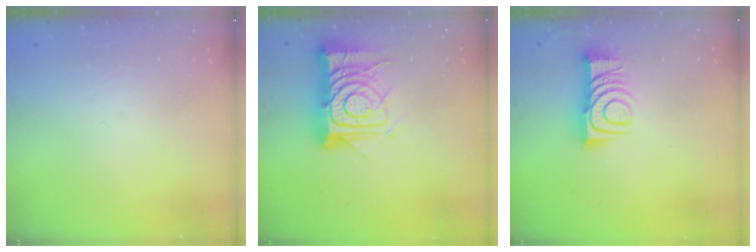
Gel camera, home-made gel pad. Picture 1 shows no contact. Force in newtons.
{"total": 15.5, "press": 15.4, "slide": 1.2}
{"total": 10.2, "press": 10.2, "slide": 0.4}